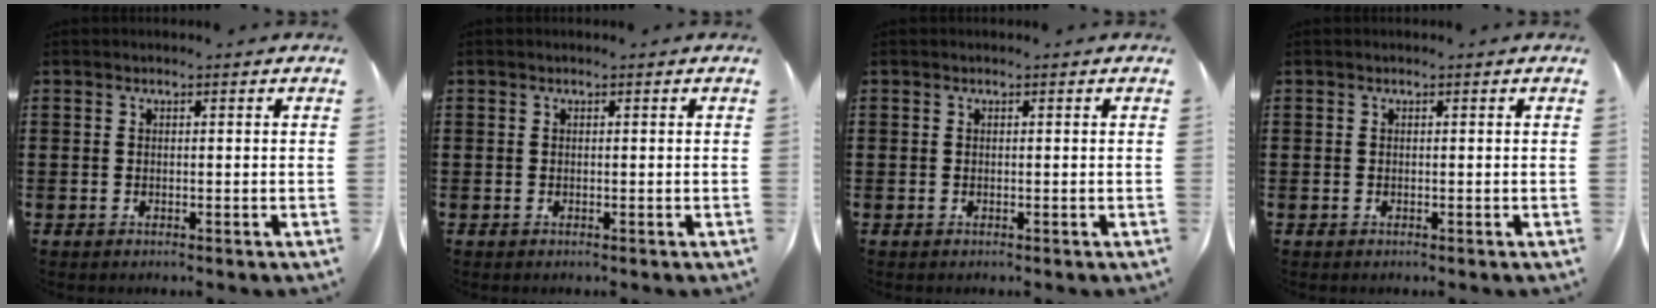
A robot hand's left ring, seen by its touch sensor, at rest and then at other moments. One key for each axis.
{"total": 0.0}
{"total": 0.0}
{"total": 0.0}